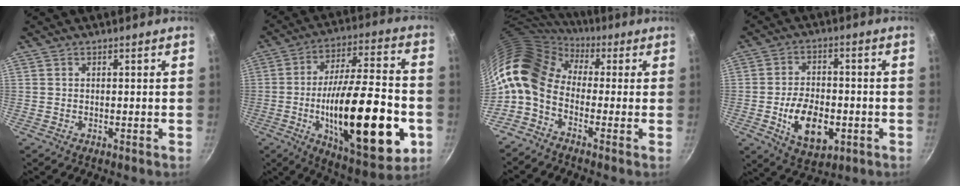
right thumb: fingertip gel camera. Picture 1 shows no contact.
{"total": 28.5, "force": [-7.0, 10.1, 25.7], "torque": [-0.382, 0.021, -0.098]}
{"total": 13.2, "force": [1.5, 8.7, 9.8], "torque": [-0.176, 0.016, 0.004]}
{"total": 11.9, "force": [-3.3, 7.1, 9.0], "torque": [-0.129, 0.011, -0.048]}